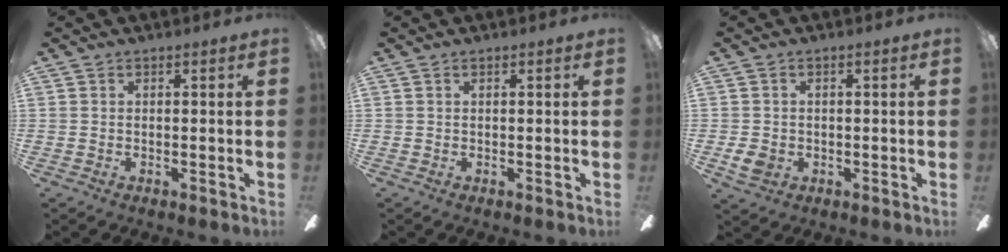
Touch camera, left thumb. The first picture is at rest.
{"total": 0.0}
{"total": 3.9, "force": [-0.9, 2.9, 2.4], "torque": [-0.060, 0.001, -0.019]}